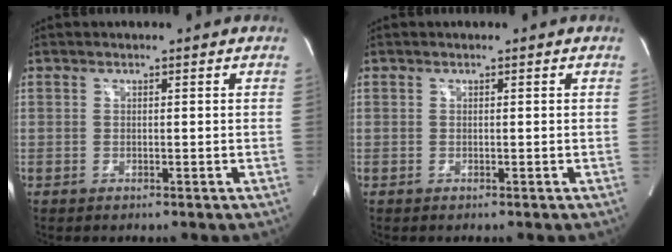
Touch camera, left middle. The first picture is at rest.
{"total": 0.0}